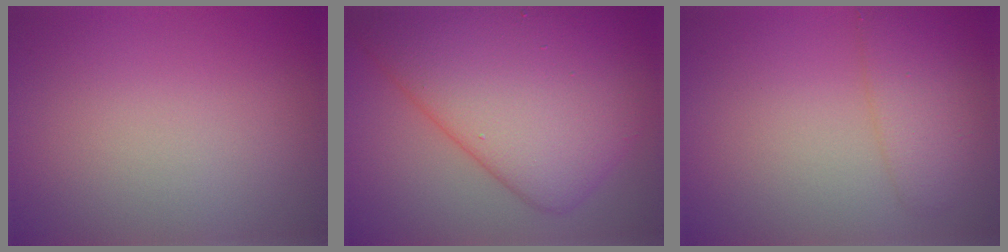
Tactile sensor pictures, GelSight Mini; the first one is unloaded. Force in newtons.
{"total": 11.6, "press": 11.6, "slide": 0.3}
{"total": 2.9, "press": 2.9, "slide": 0.1}